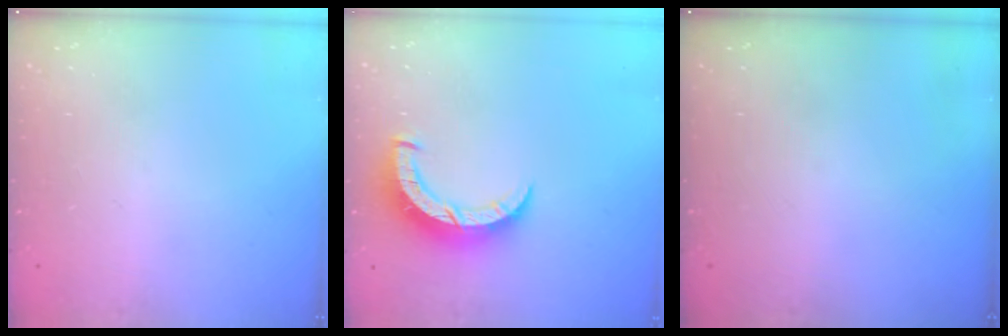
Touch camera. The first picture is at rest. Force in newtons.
{"total": 8.6, "press": 8.5, "slide": 0.7}
{"total": 0.0}